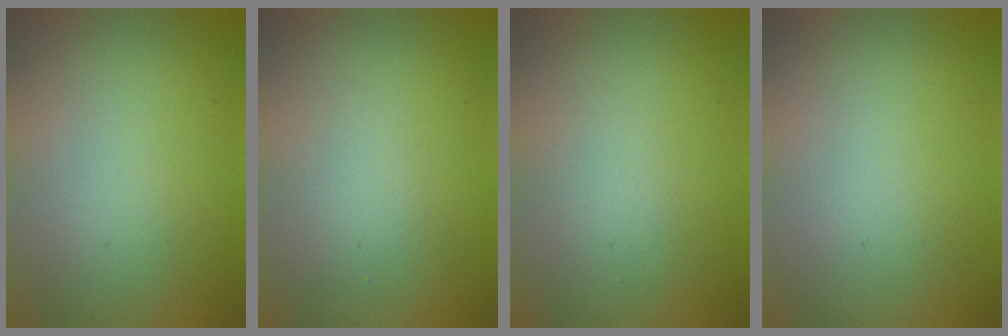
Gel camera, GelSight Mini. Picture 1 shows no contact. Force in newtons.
{"total": 1.0, "press": 1.0, "slide": 0.1}
{"total": 1.0, "press": 1.0, "slide": 0.0}
{"total": 0.0}